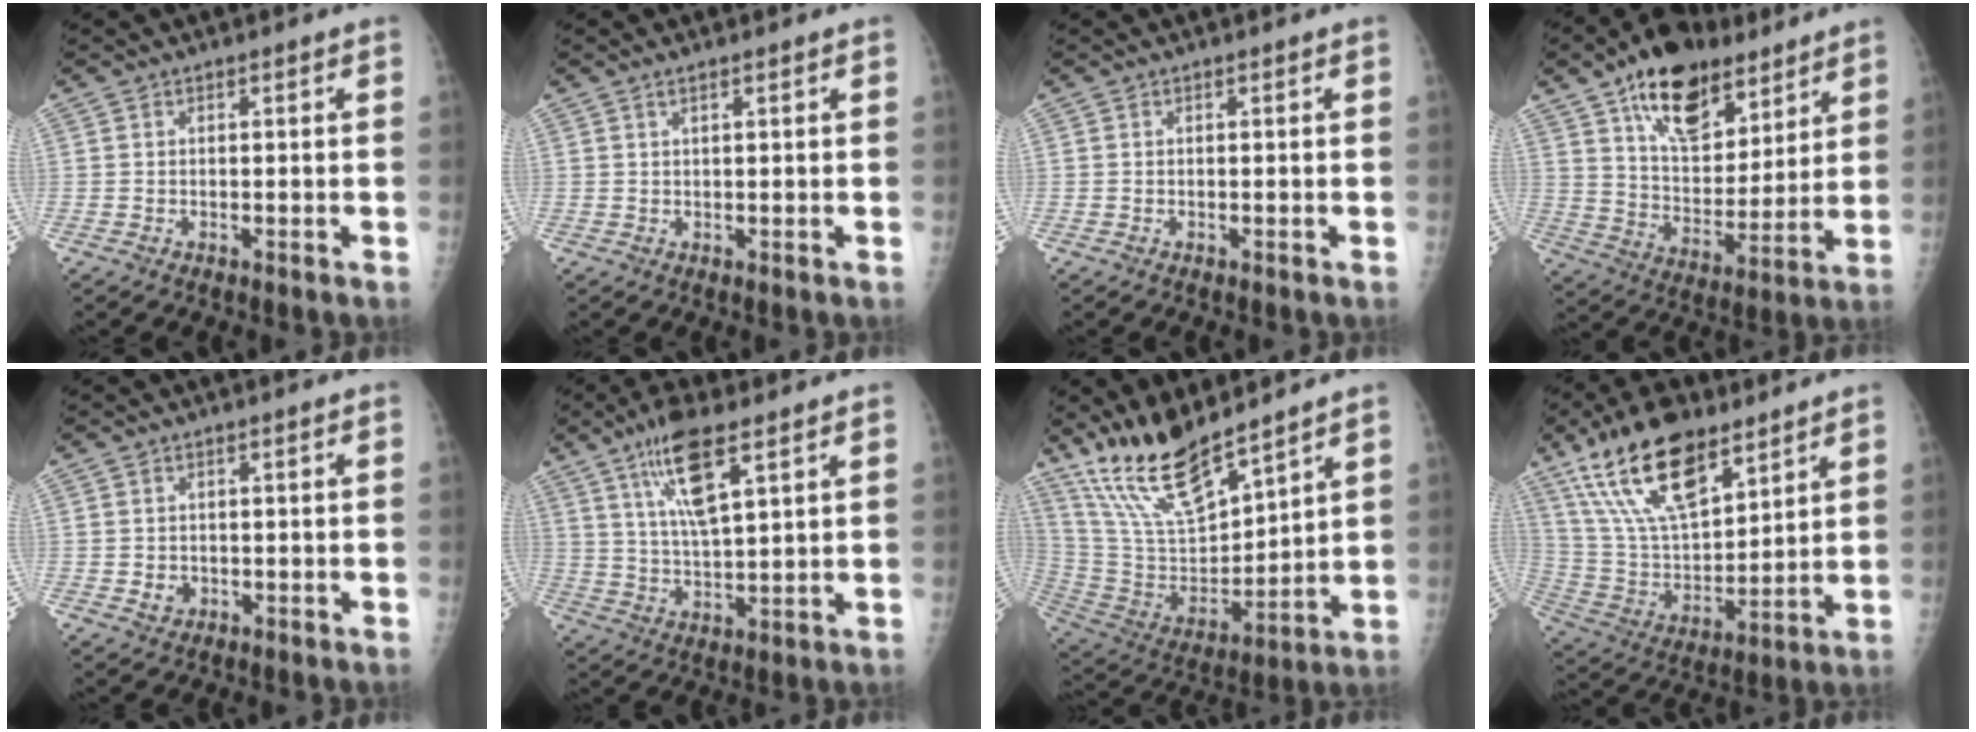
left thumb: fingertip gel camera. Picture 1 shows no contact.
{"total": 1.2, "force": [0.8, 0.3, 0.8], "torque": [-0.016, 0.001, 0.016]}
{"total": 0.0}
{"total": 19.5, "force": [12.0, 10.4, 11.3], "torque": [-0.137, -0.052, 0.205]}
{"total": 1.9, "force": [-0.2, 1.7, 0.8], "torque": [-0.005, 0.002, 0.003]}
{"total": 10.9, "force": [5.8, 2.9, 8.7], "torque": [-0.160, -0.024, 0.114]}
{"total": 17.2, "force": [13.8, 4.6, 9.1], "torque": [-0.144, -0.075, 0.277]}
{"total": 20.4, "force": [12.7, 8.8, 13.4], "torque": [-0.219, -0.049, 0.243]}